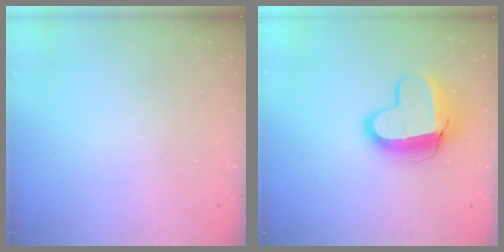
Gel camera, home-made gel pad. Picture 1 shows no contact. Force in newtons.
{"total": 13.4, "press": 13.3, "slide": 1.3}